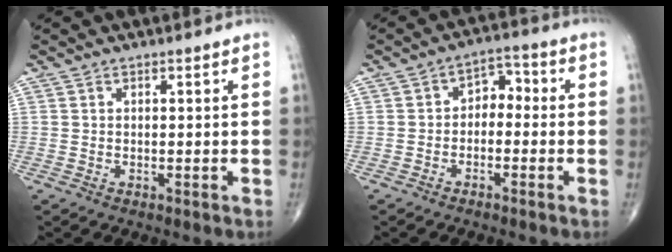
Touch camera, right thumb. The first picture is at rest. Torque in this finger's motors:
{"motor_torque": [-0.40, -0.05, 0.18, 0.11, 0.03]}